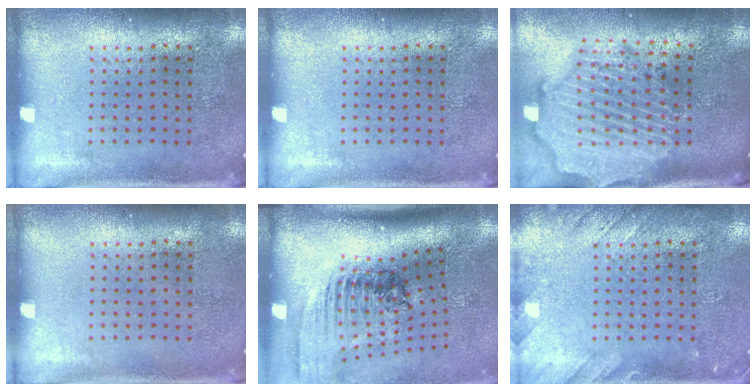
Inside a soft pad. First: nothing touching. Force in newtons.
{"total": 0.0}
{"total": 3.4, "press": 2.9, "slide": 1.7}
{"total": 0.0}
{"total": 2.4, "press": 1.7, "slide": 1.8}
{"total": 2.0, "press": 2.0, "slide": 0.2}